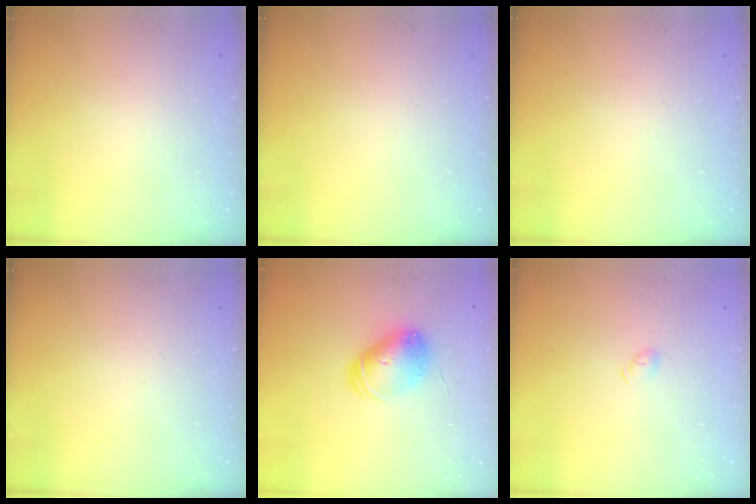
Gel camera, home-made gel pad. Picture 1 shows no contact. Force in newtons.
{"total": 0.0}
{"total": 0.0}
{"total": 0.0}
{"total": 9.4, "press": 9.4, "slide": 0.5}
{"total": 2.9, "press": 2.9, "slide": 0.6}